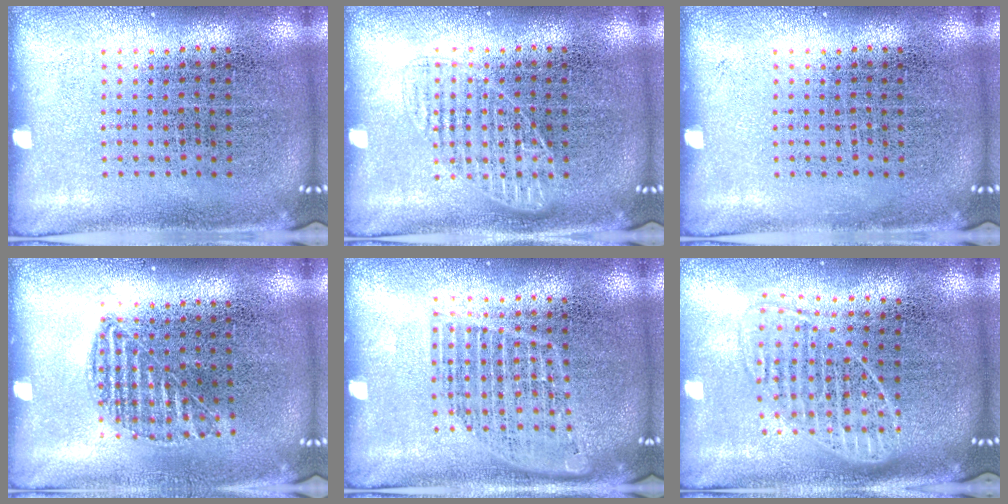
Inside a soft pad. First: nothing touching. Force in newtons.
{"total": 1.8, "press": 1.7, "slide": 0.4}
{"total": 0.0}
{"total": 0.9, "press": 0.9, "slide": 0.4}
{"total": 1.3, "press": 1.2, "slide": 0.5}
{"total": 1.7, "press": 1.4, "slide": 1.0}